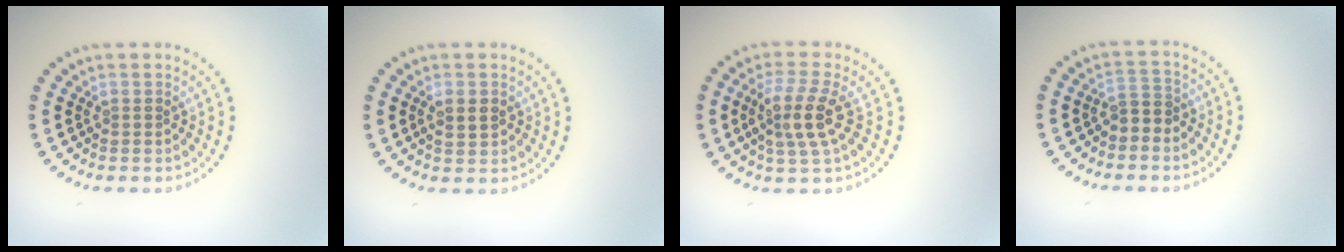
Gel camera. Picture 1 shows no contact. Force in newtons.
{"total": 1.5, "press": 1.4, "slide": 0.3}
{"total": 3.7, "press": 3.2, "slide": 1.8}
{"total": 1.9, "press": 1.6, "slide": 0.9}